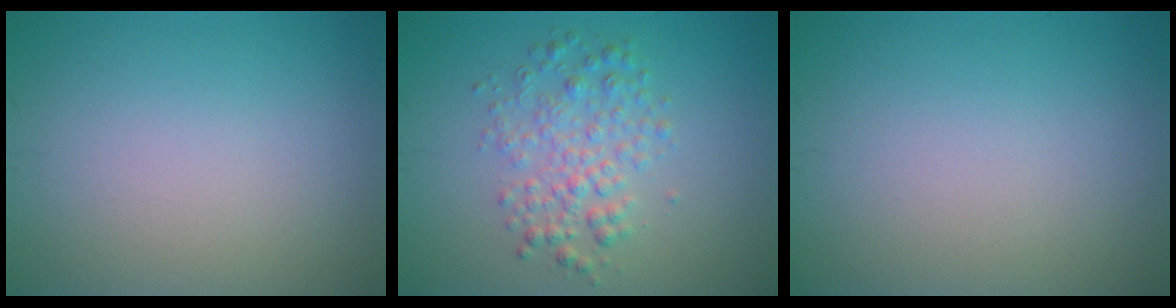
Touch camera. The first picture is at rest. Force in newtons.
{"total": 3.3, "press": 3.3, "slide": 0.1}
{"total": 0.0}